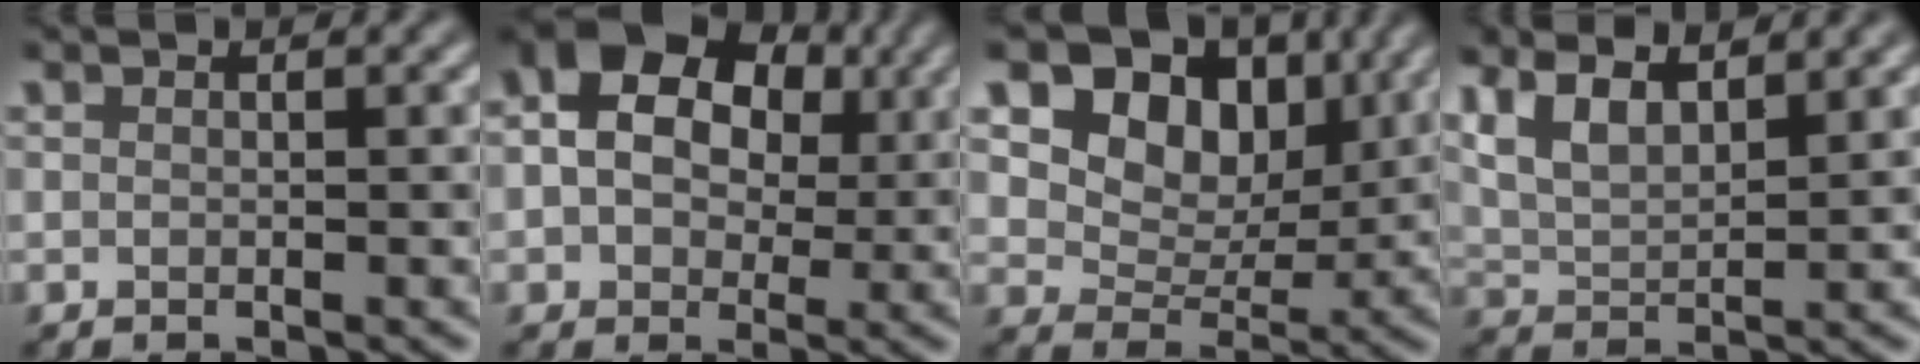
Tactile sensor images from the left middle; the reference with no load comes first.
{"total": 11.4, "force": [3.2, 8.4, 7.1], "torque": [-0.112, 0.039, 0.035]}
{"total": 10.1, "force": [4.9, 6.7, 5.8], "torque": [-0.092, -0.007, 0.073]}
{"total": 5.7, "force": [3.5, 2.3, 3.8], "torque": [-0.077, 0.015, 0.056]}